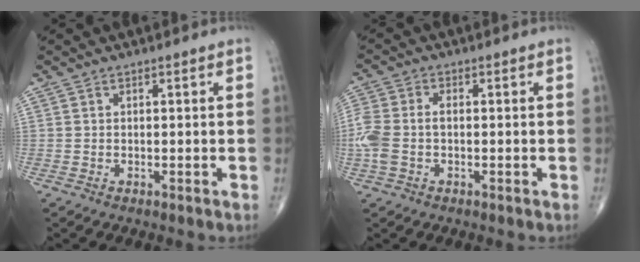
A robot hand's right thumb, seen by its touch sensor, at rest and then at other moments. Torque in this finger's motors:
{"motor_torque": [0.17, 0.12, 0.67, 0.01, 0.08]}